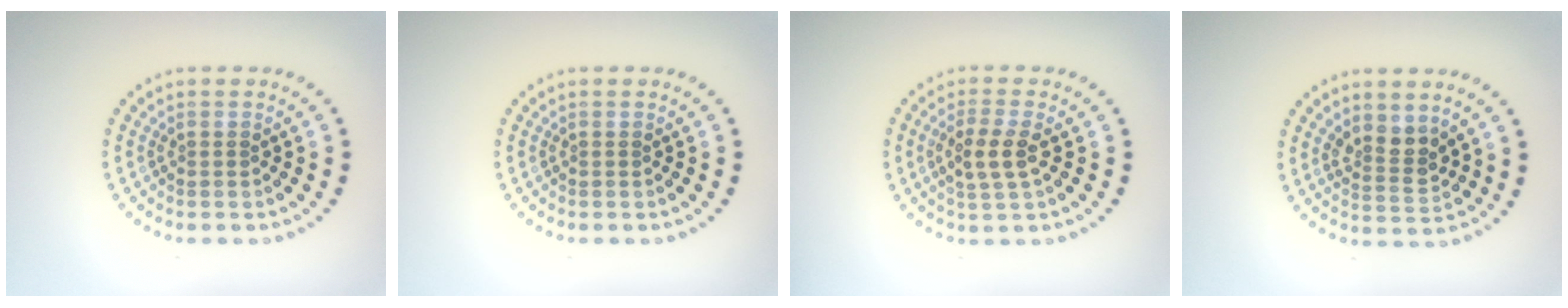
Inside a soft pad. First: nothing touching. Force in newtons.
{"total": 0.0}
{"total": 2.8, "press": 2.6, "slide": 0.9}
{"total": 2.6, "press": 2.4, "slide": 1.2}